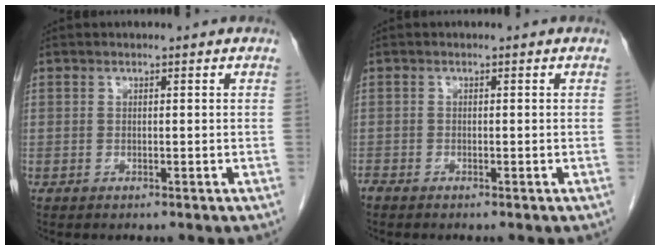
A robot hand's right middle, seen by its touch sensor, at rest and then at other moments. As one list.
[{"total": 0.8, "force": [-0.8, 0.1, 0.2], "torque": [-0.010, -0.002, -0.014]}]